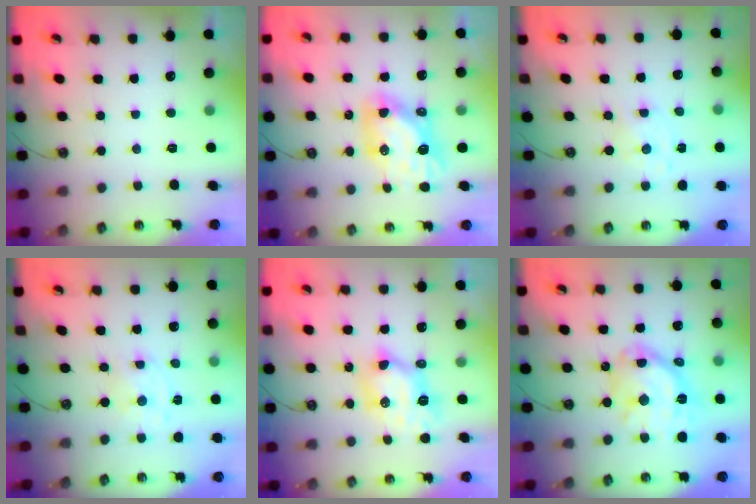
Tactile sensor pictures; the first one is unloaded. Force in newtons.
{"total": 10.6, "press": 10.6, "slide": 1.1}
{"total": 1.5, "press": 1.5, "slide": 0.3}
{"total": 2.8, "press": 2.7, "slide": 0.7}
{"total": 7.2, "press": 7.2, "slide": 0.6}
{"total": 17.6, "press": 17.5, "slide": 1.7}